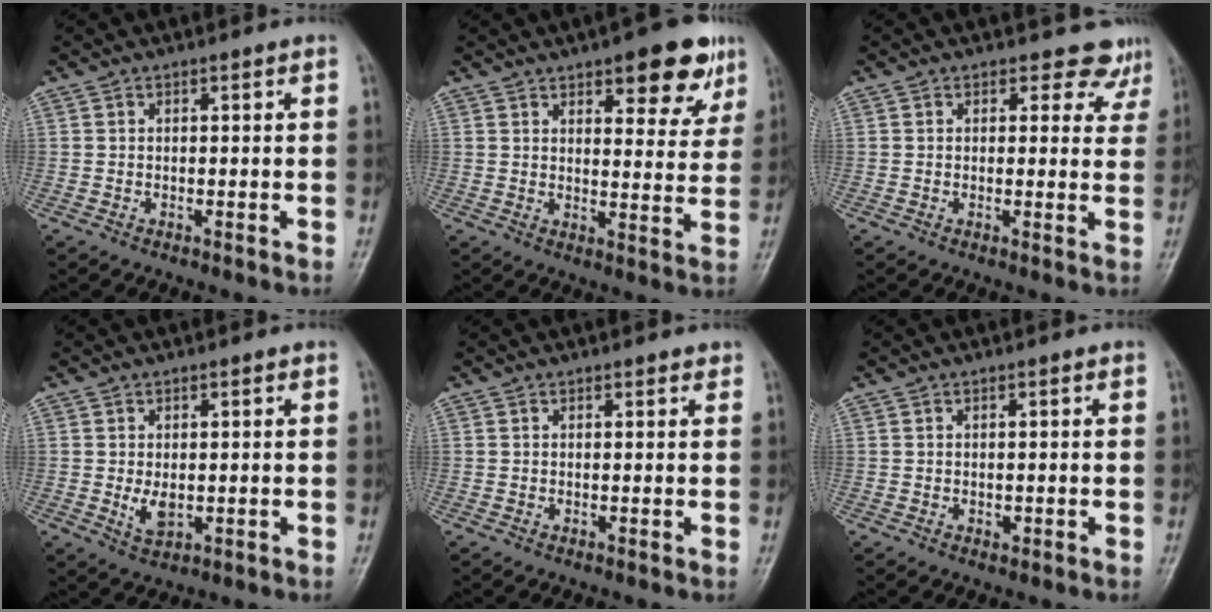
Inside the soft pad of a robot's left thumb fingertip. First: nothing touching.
{"total": 12.6, "force": [7.5, 4.8, 8.9], "torque": [-0.072, -0.033, 0.096]}
{"total": 4.8, "force": [4.0, 2.7, 0.3], "torque": [0.030, -0.024, 0.027]}
{"total": 3.5, "force": [-0.1, 2.2, 2.8], "torque": [-0.044, -0.009, 0.006]}
{"total": 1.0, "force": [0.8, 0.5, 0.3], "torque": [0.001, -0.004, 0.007]}
{"total": 0.8, "force": [0.0, 0.6, 0.5], "torque": [-0.005, -0.001, 0.000]}